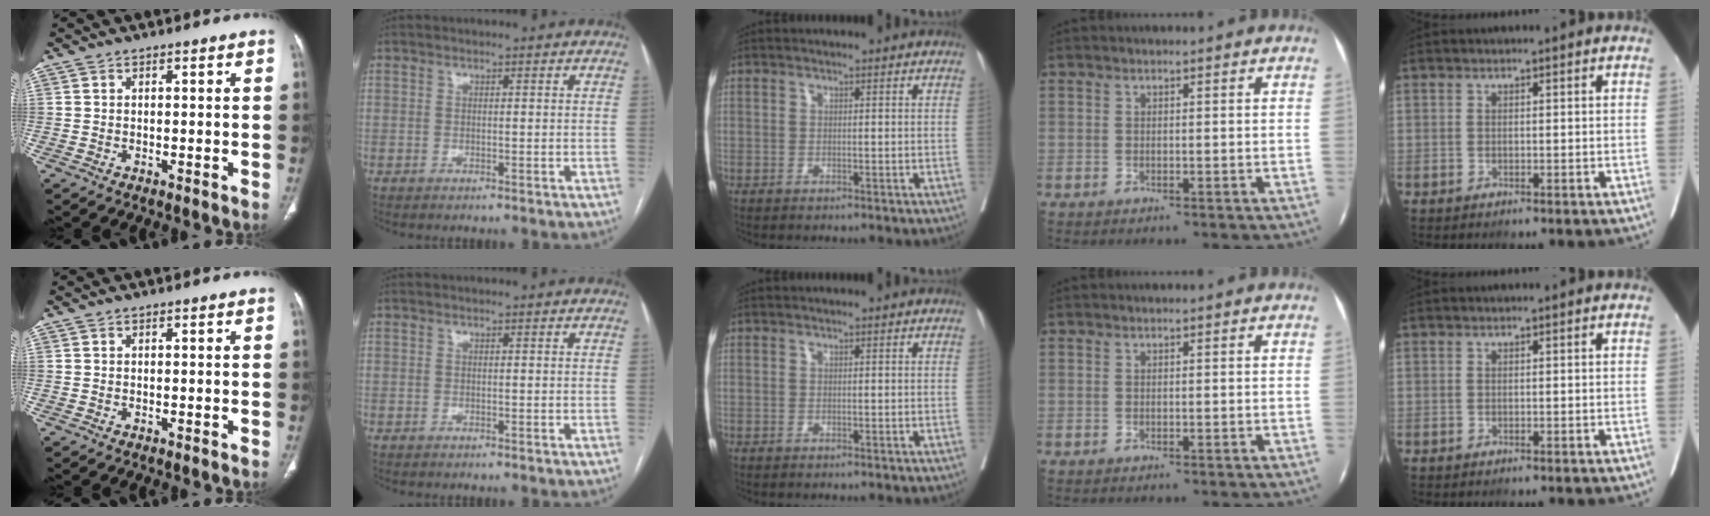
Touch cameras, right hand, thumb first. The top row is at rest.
{}